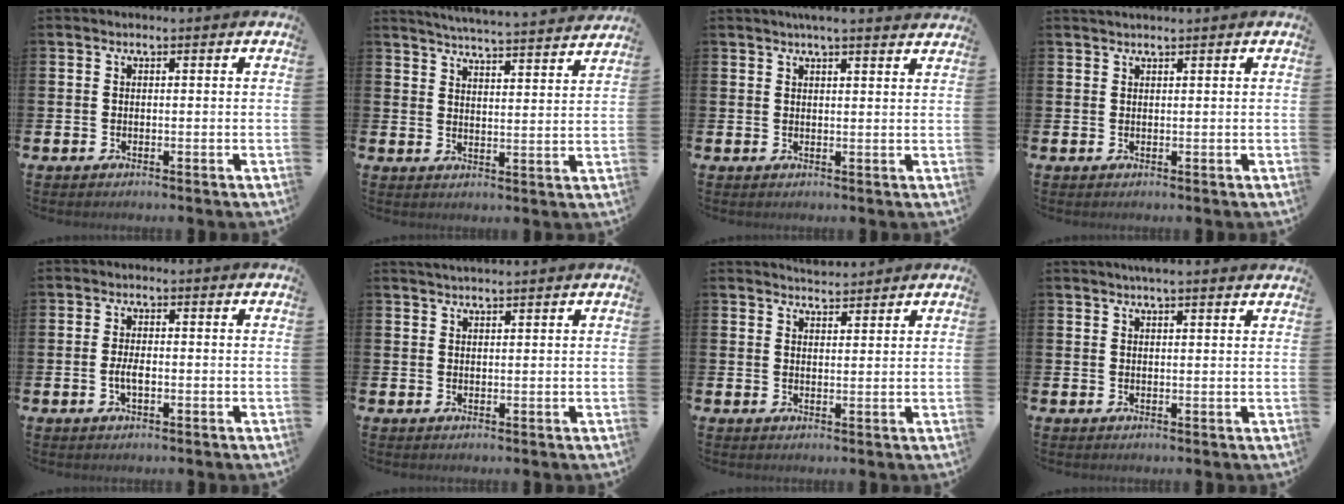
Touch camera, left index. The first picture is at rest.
{"total": 5.3, "force": [5.2, -0.5, 0.5], "torque": [-0.022, -0.041, 0.090]}
{"total": 3.0, "force": [2.9, -0.1, 0.7], "torque": [-0.014, -0.011, 0.051]}
{"total": 0.9, "force": [0.9, -0.1, 0.1], "torque": [0.000, -0.001, 0.016]}
{"total": 2.3, "force": [-0.5, 1.0, 2.0], "torque": [-0.034, 0.000, -0.010]}
{"total": 1.6, "force": [1.6, -0.1, 0.3], "torque": [-0.004, -0.004, 0.029]}
{"total": 3.6, "force": [3.6, 0.4, -0.2], "torque": [0.009, -0.022, 0.063]}
{"total": 2.3, "force": [2.2, 0.1, 0.7], "torque": [-0.005, -0.007, 0.037]}